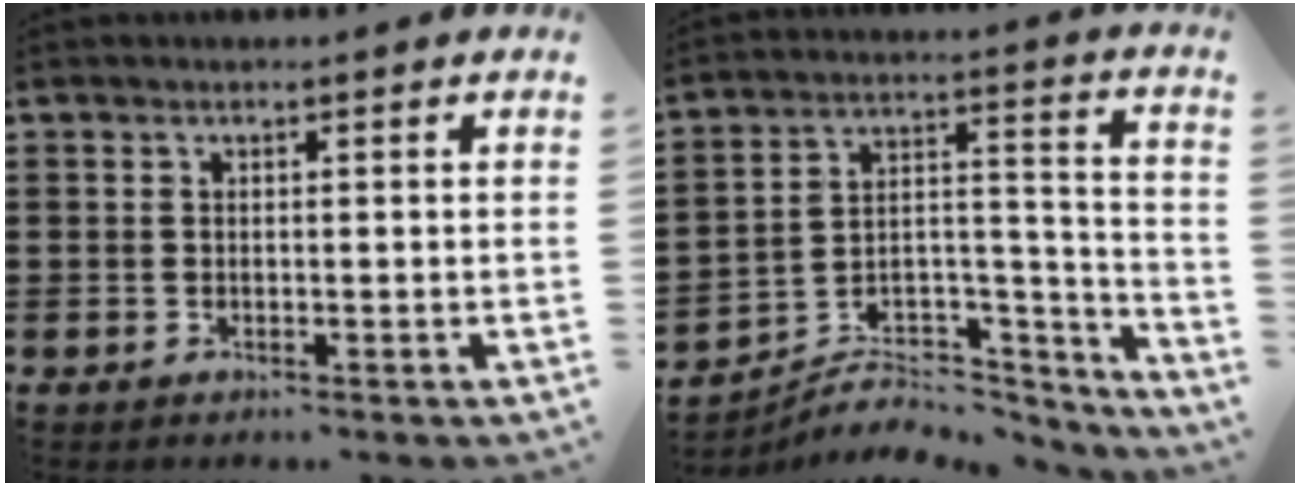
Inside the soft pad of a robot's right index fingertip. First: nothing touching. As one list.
[{"total": 5.5, "force": [-4.7, 2.5, 1.1], "torque": [-0.016, 0.005, -0.090]}]